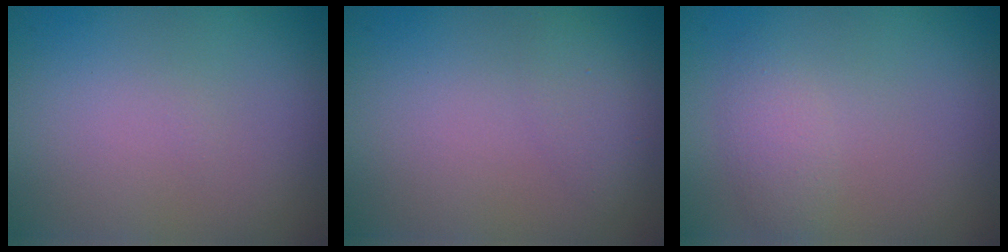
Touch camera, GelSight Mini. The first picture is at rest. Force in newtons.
{"total": 1.5, "press": 1.5, "slide": 0.1}
{"total": 1.6, "press": 1.6, "slide": 0.1}